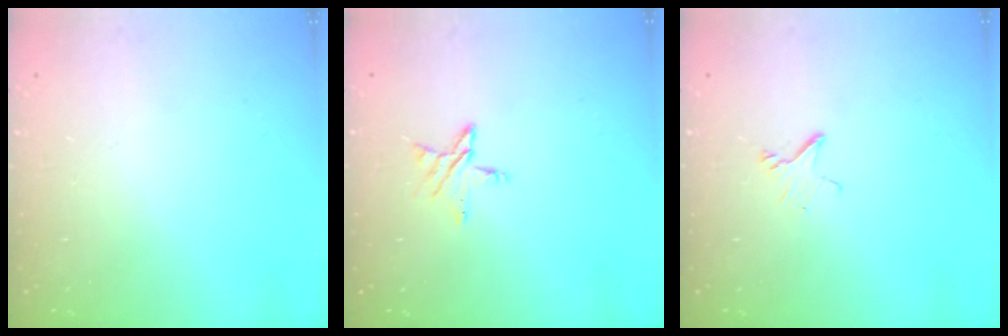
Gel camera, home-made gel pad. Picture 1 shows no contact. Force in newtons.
{"total": 5.3, "press": 5.2, "slide": 0.5}
{"total": 2.5, "press": 2.5, "slide": 0.1}